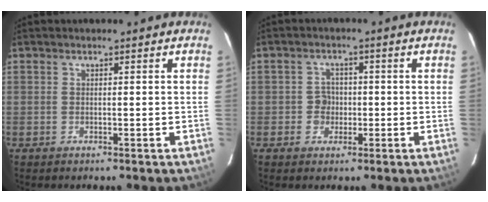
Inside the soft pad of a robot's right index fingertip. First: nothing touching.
{"total": 2.9, "force": [-0.6, 2.7, 1.1], "torque": [-0.013, 0.007, -0.009]}